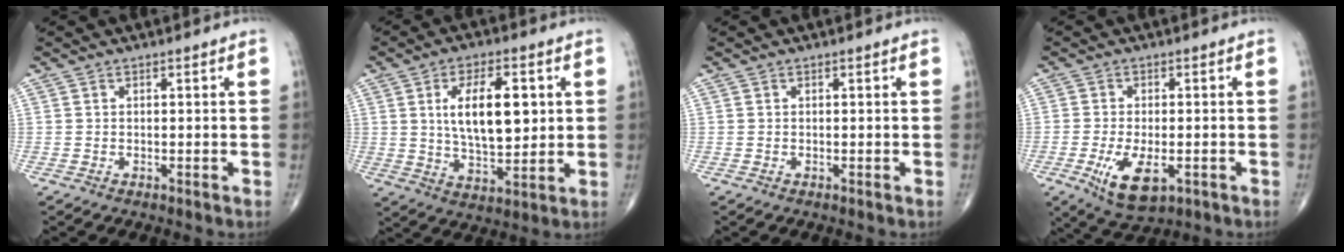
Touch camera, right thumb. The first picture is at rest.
{"total": 13.4, "force": [2.8, 6.2, 11.6], "torque": [-0.179, -0.013, 0.053]}
{"total": 0.0}
{"total": 8.3, "force": [-2.8, 3.9, 6.8], "torque": [-0.122, -0.009, -0.037]}